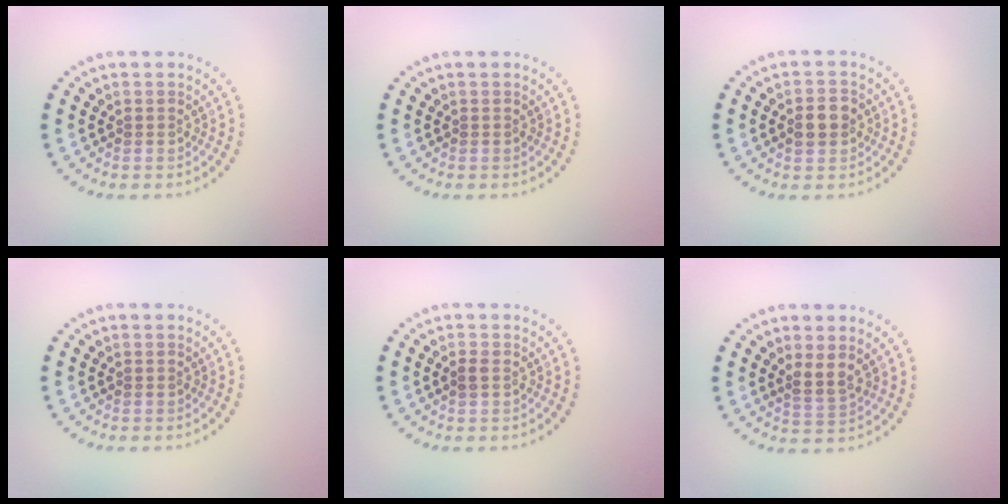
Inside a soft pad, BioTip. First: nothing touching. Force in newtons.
{"total": 0.0}
{"total": 2.7, "press": 2.7, "slide": 0.0}
{"total": 0.0}
{"total": 1.0, "press": 1.0, "slide": 0.1}
{"total": 1.9, "press": 1.6, "slide": 1.0}